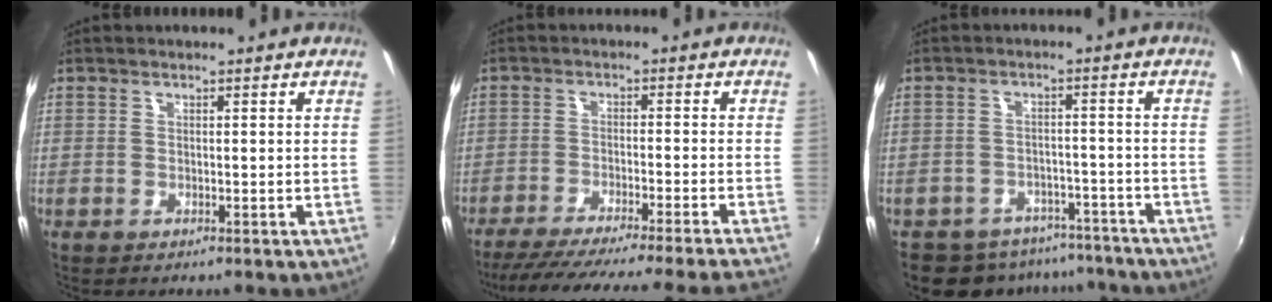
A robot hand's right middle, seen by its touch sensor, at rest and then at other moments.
{"total": 19.7, "force": [-17.9, -2.0, 8.1], "torque": [-0.145, -0.025, -0.267]}
{"total": 12.9, "force": [-10.7, 6.5, 3.3], "torque": [-0.074, 0.013, -0.132]}